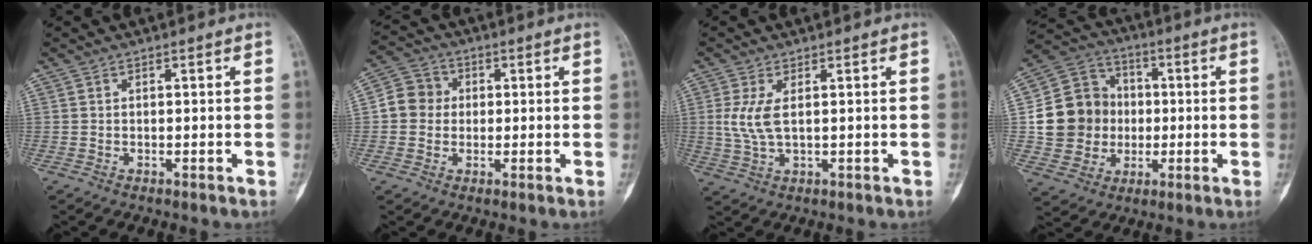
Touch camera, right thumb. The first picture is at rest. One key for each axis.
{"total": 6.3, "fx": 0.2, "fy": 5.9, "fz": 2.2, "tx": -0.020, "ty": 0.014, "tz": -0.007}
{"total": 5.1, "fx": 0.9, "fy": 2.0, "fz": 4.6, "tx": -0.116, "ty": -0.005, "tz": 0.024}
{"total": 14.8, "fx": 0.0, "fy": 13.4, "fz": 6.1, "tx": -0.084, "ty": 0.025, "tz": 0.006}